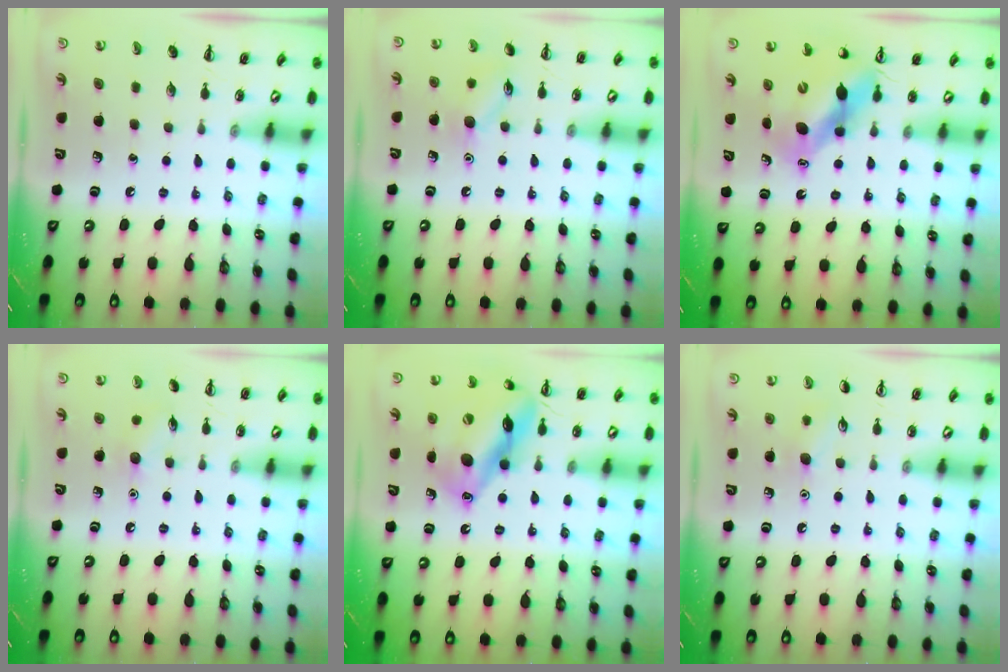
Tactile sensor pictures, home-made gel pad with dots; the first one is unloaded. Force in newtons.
{"total": 8.2, "press": 8.2, "slide": 0.7}
{"total": 10.7, "press": 10.2, "slide": 3.1}
{"total": 6.0, "press": 5.9, "slide": 1.5}
{"total": 17.4, "press": 17.4, "slide": 1.7}
{"total": 7.3, "press": 7.0, "slide": 2.1}